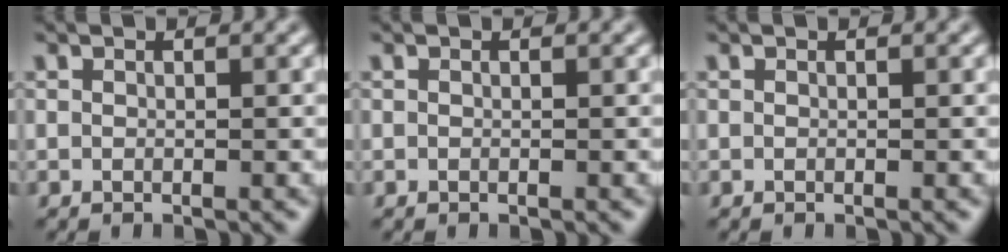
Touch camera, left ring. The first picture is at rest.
{"total": 0.0}
{"total": 0.0}